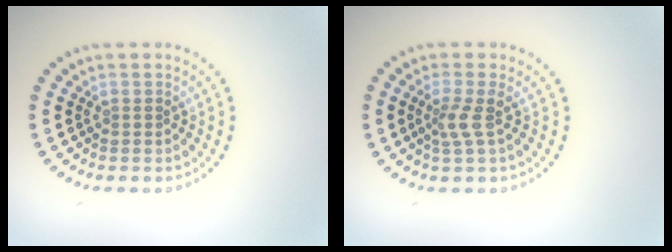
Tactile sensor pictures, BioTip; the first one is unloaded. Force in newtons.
{"total": 1.8, "press": 1.4, "slide": 1.2}